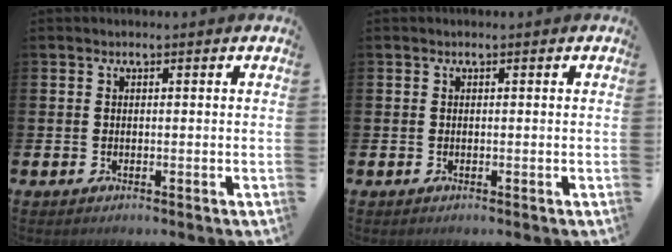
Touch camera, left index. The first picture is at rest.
{"total": 0.0}